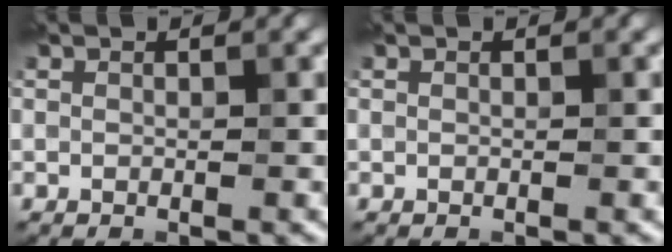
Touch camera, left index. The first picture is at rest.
{"total": 0.0}